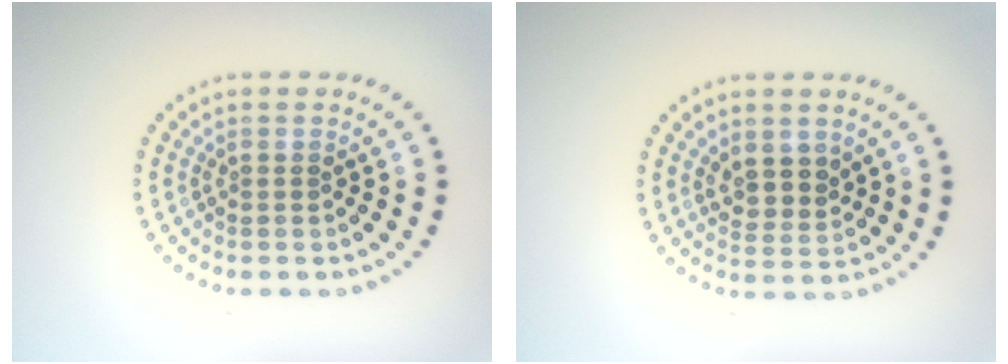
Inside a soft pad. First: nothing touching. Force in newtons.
{"total": 2.5, "press": 2.2, "slide": 1.1}